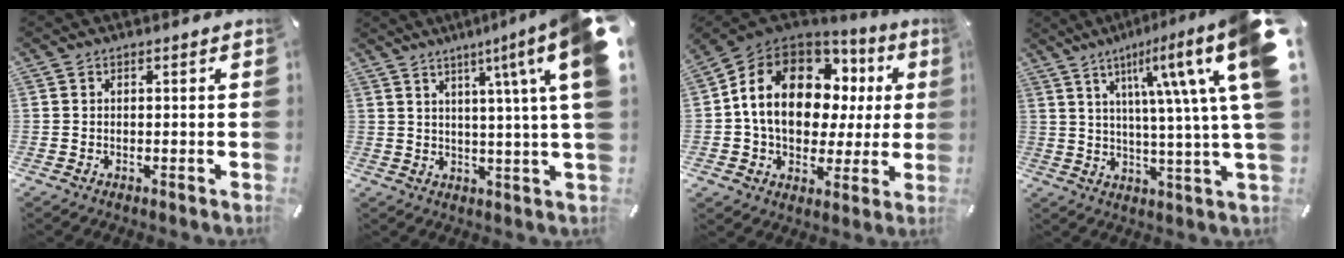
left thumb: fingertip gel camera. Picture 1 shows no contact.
{"total": 15.1, "force": [5.8, 1.2, 13.9], "torque": [-0.197, -0.045, 0.077]}
{"total": 16.8, "force": [3.9, 12.4, 10.5], "torque": [-0.197, -0.013, 0.073]}
{"total": 20.0, "force": [7.4, 2.7, 18.4], "torque": [-0.265, -0.050, 0.098]}